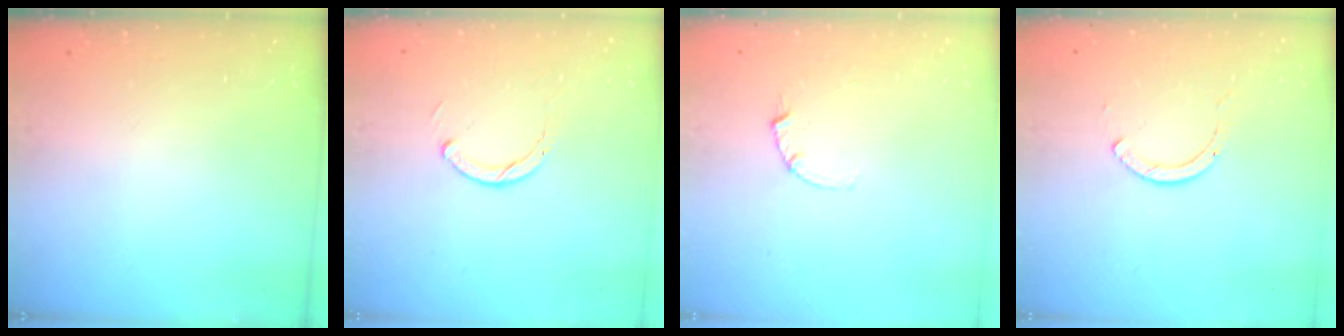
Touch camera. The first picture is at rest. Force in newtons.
{"total": 2.3, "press": 2.3, "slide": 0.3}
{"total": 2.5, "press": 2.5, "slide": 0.3}
{"total": 2.0, "press": 1.9, "slide": 0.3}